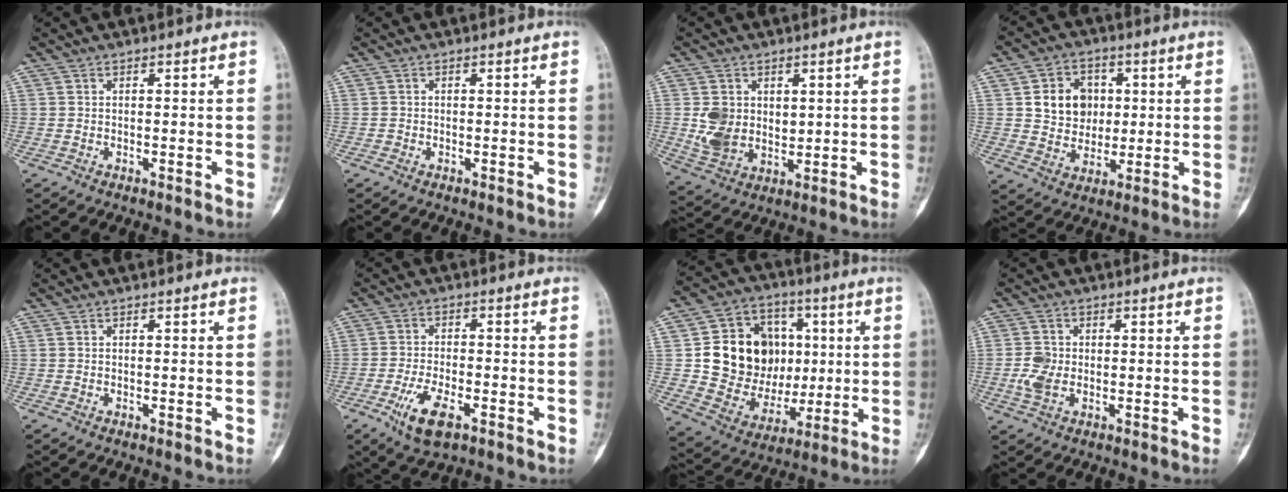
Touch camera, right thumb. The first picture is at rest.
{"total": 0.5, "force": [-0.3, 0.4, 0.0], "torque": [-0.001, 0.002, -0.006]}
{"total": 8.1, "force": [1.4, 6.4, 4.7], "torque": [-0.067, -0.014, 0.043]}
{"total": 10.1, "force": [1.9, 8.5, 5.1], "torque": [-0.039, -0.004, 0.036]}
{"total": 0.0}
{"total": 7.7, "force": [-3.7, 3.2, 6.0], "torque": [-0.115, 0.007, -0.064]}
{"total": 19.5, "force": [2.3, 15.6, 11.5], "torque": [-0.144, 0.007, 0.057]}
{"total": 4.3, "force": [-0.5, 3.1, 2.9], "torque": [-0.062, 0.003, -0.009]}